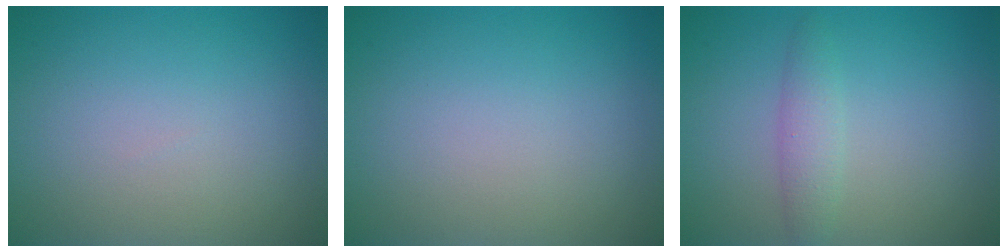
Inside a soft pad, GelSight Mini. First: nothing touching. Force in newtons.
{"total": 0.0}
{"total": 1.9, "press": 1.9, "slide": 0.0}